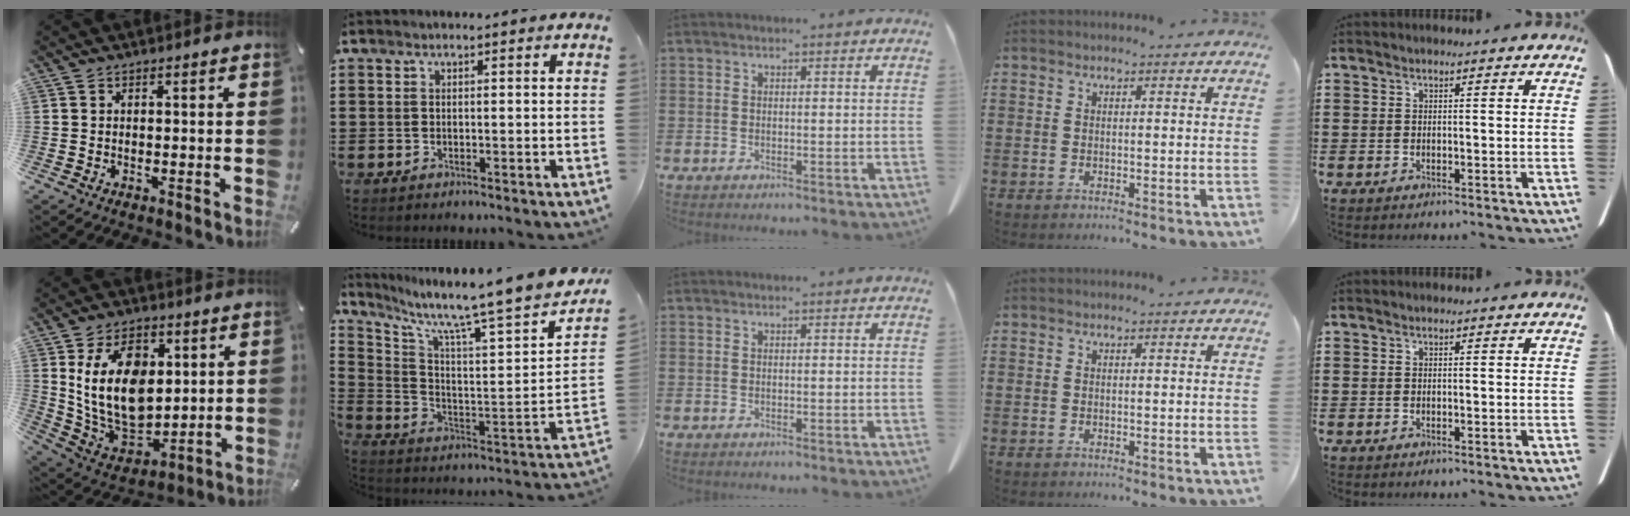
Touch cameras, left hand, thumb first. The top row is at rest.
{"thumb": {"total": 20.3, "force": [4.4, 13.9, 14.1], "torque": [-0.287, -0.026, 0.079]}, "index": {"total": 9.0, "force": [7.8, -0.3, 4.3], "torque": [-0.109, -0.083, 0.114]}}